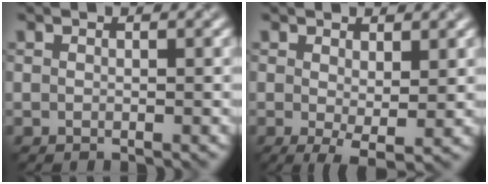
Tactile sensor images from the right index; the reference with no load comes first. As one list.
[{"total": 2.8, "force": [0.3, 0.9, 2.6], "torque": [-0.047, -0.010, 0.008]}]